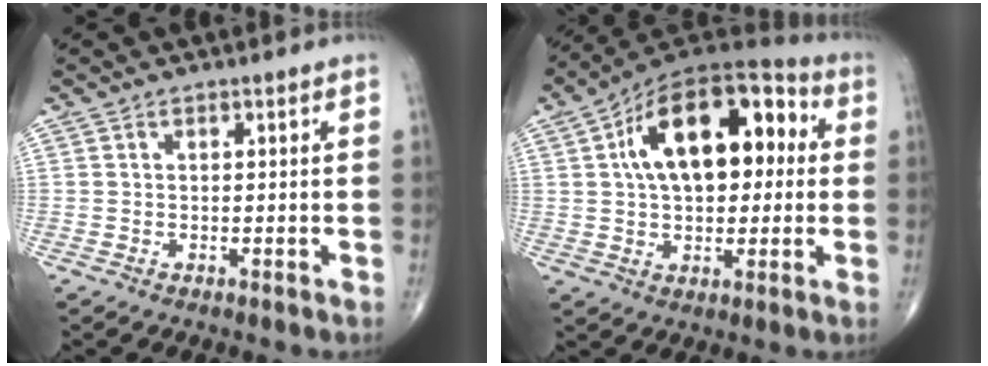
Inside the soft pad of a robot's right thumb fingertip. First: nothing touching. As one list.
[{"total": 20.5, "force": [4.0, 11.4, 16.6], "torque": [-0.233, 0.032, 0.051]}]